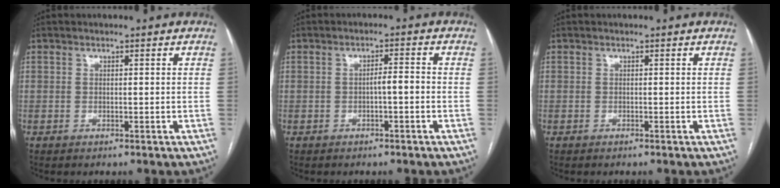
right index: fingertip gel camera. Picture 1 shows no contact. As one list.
[{"total": 2.2, "force": [-0.7, 0.4, 2.1], "torque": [-0.031, 0.005, -0.011]}, {"total": 0.0}]